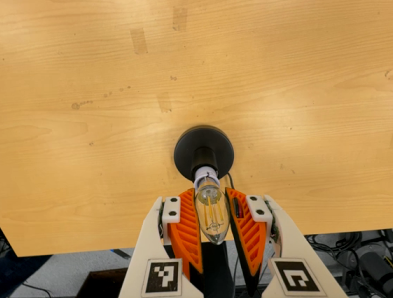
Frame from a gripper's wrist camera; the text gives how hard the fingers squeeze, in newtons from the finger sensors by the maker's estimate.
{"total": 15.2, "left": 15.8, "right": 14.6}